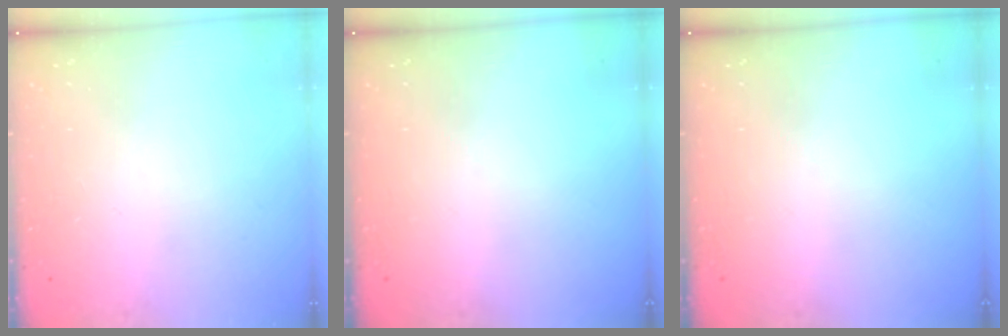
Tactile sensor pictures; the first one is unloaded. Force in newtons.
{"total": 0.0}
{"total": 0.0}